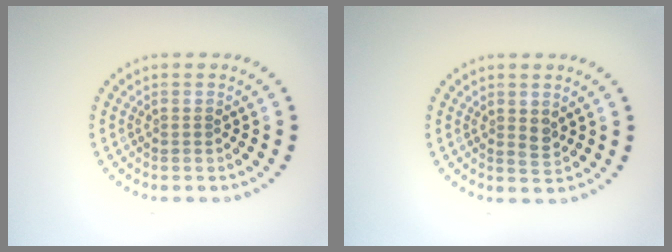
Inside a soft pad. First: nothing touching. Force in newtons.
{"total": 1.1, "press": 1.0, "slide": 0.4}